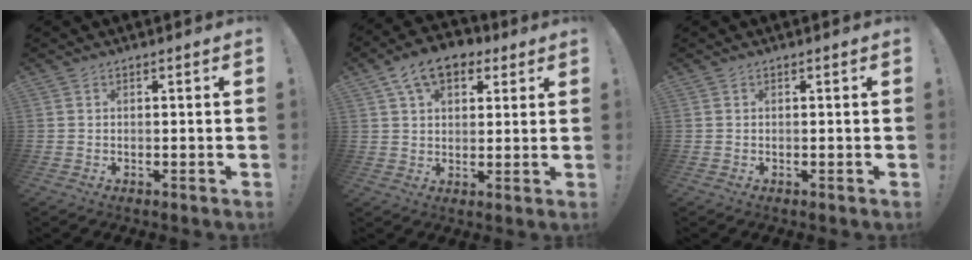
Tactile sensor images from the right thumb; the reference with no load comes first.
{"total": 11.1, "force": [5.5, 7.0, 6.7], "torque": [-0.103, -0.012, 0.102]}
{"total": 0.0}